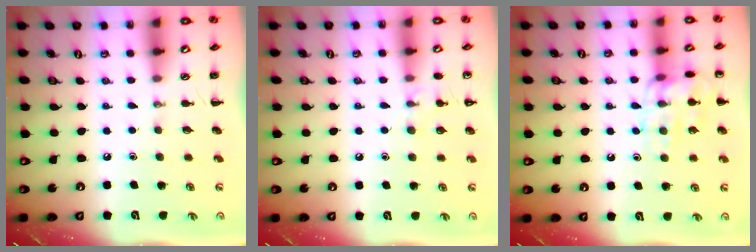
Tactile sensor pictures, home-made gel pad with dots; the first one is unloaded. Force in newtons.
{"total": 8.1, "press": 7.8, "slide": 2.1}
{"total": 12.2, "press": 12.2, "slide": 0.5}